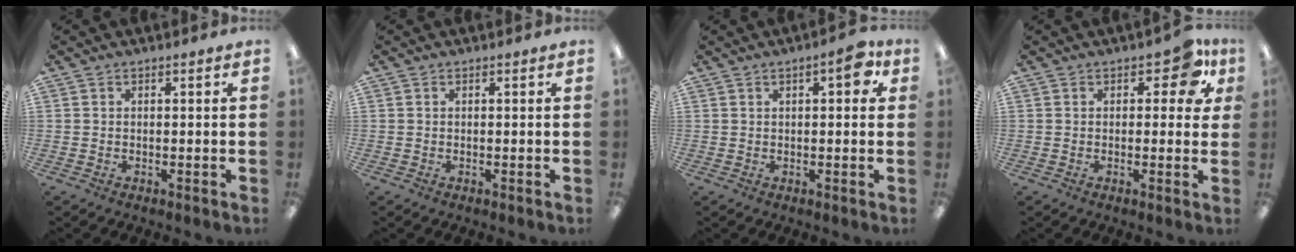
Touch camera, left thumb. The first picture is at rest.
{"total": 0.0}
{"total": 6.5, "force": [2.3, 2.6, 5.4], "torque": [-0.074, 0.000, 0.033]}
{"total": 7.2, "force": [3.1, 3.7, 5.3], "torque": [-0.058, -0.006, 0.048]}